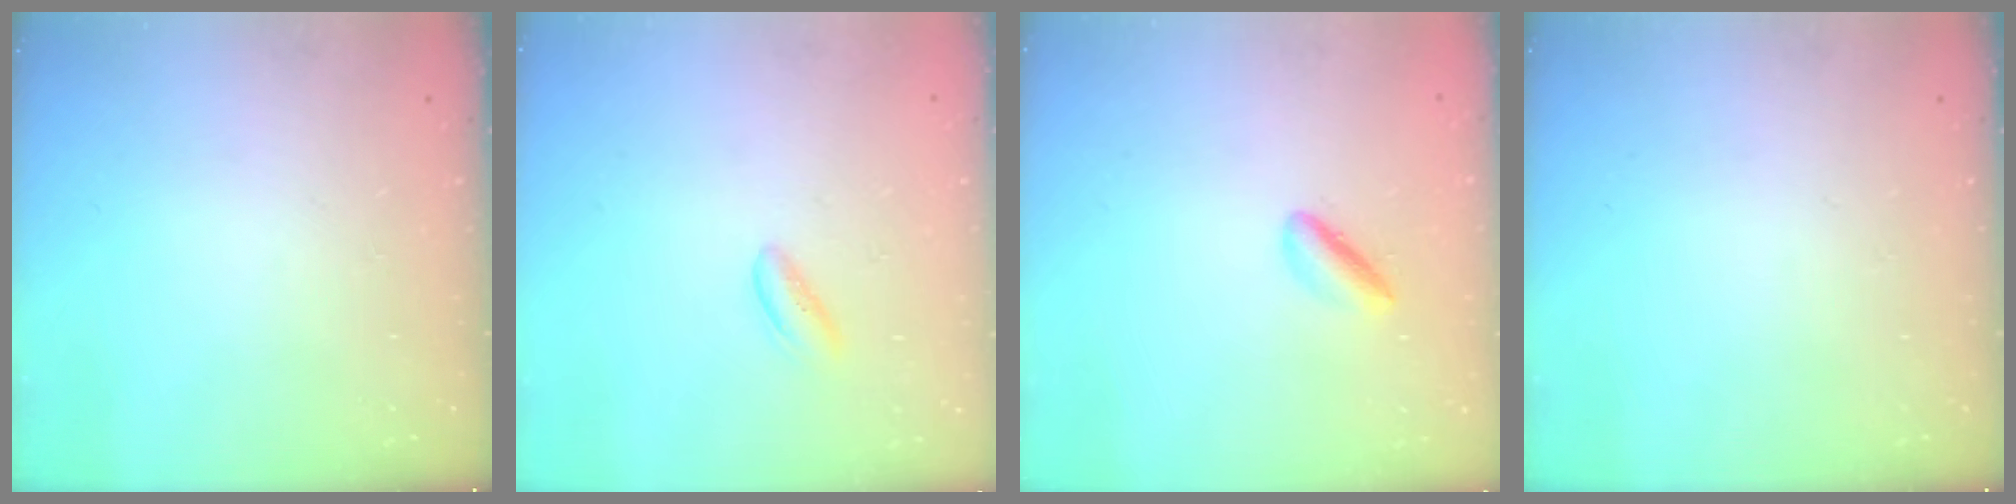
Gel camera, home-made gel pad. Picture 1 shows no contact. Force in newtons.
{"total": 2.0, "press": 2.0, "slide": 0.2}
{"total": 2.4, "press": 2.3, "slide": 0.4}
{"total": 0.0}